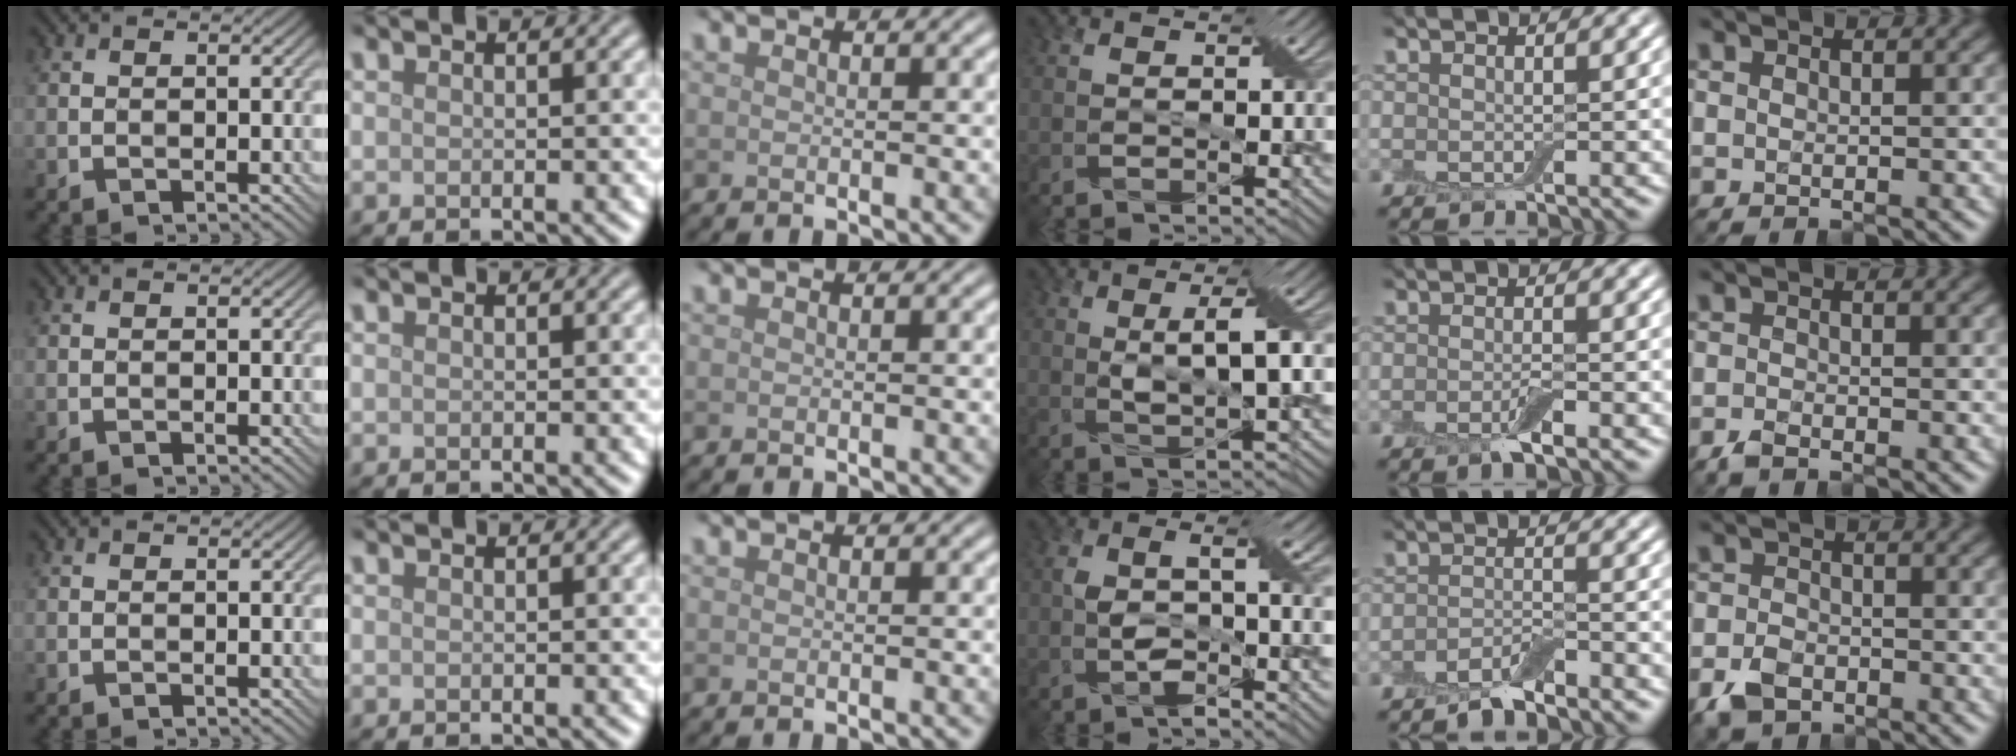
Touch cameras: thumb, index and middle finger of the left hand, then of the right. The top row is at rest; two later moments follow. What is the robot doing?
{"motion": "squeeze", "object": "air blower"}